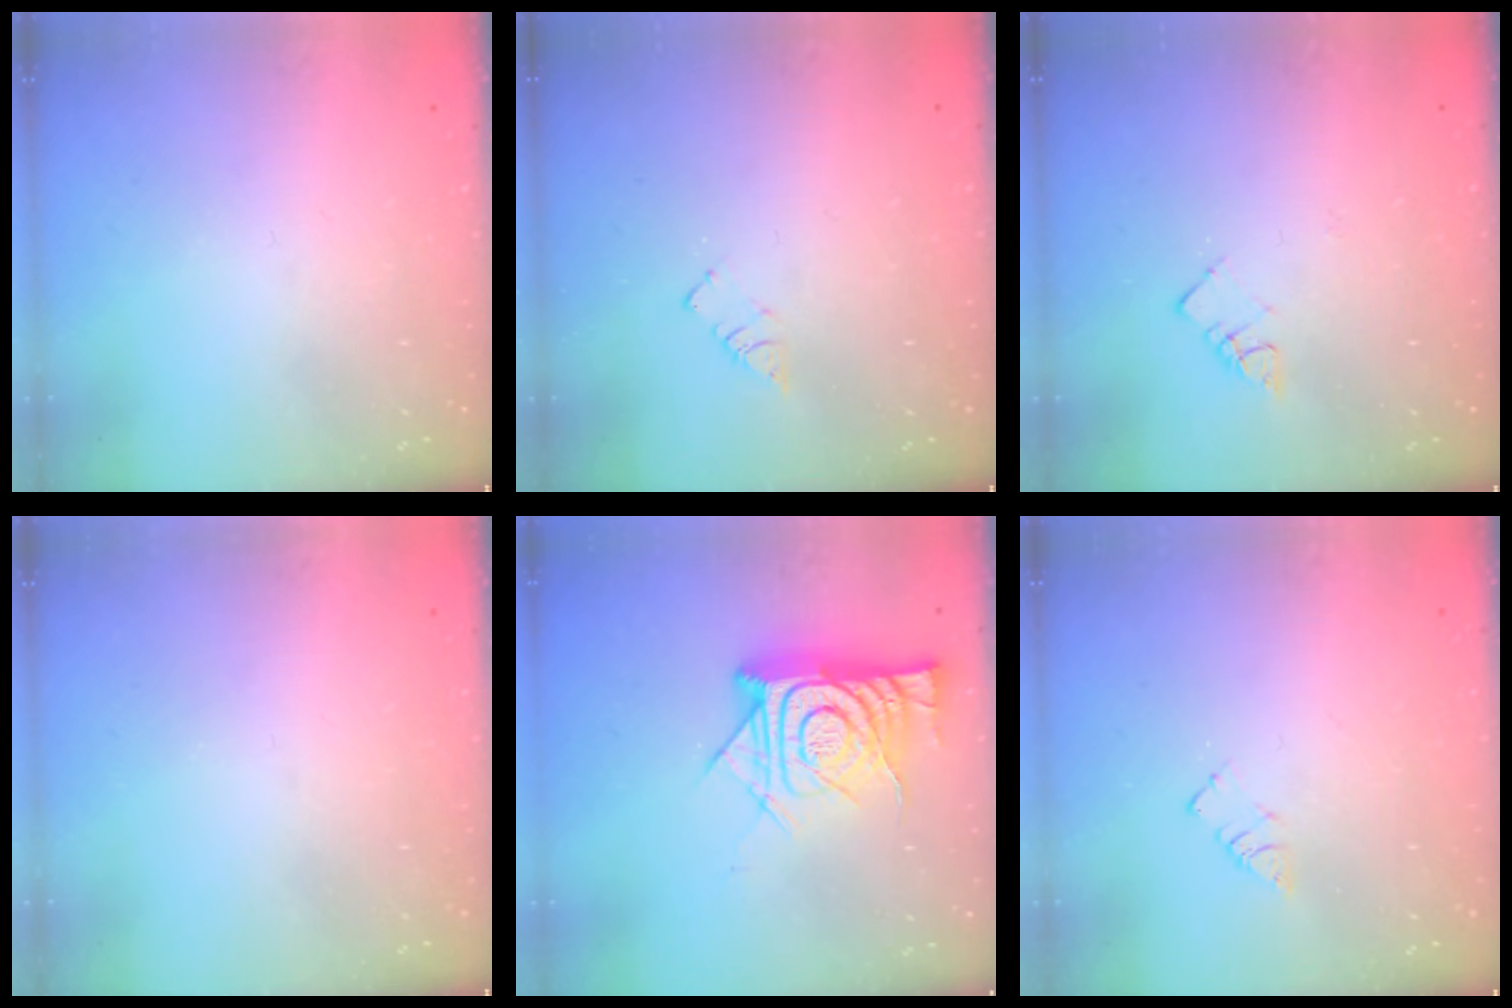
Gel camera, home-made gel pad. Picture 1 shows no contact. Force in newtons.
{"total": 2.6, "press": 2.6, "slide": 0.3}
{"total": 3.6, "press": 3.5, "slide": 0.4}
{"total": 0.0}
{"total": 14.5, "press": 14.4, "slide": 1.4}
{"total": 3.3, "press": 3.3, "slide": 0.4}